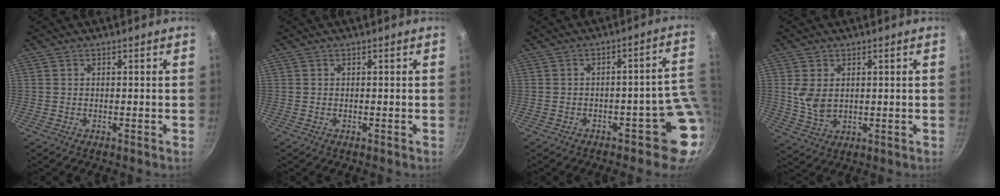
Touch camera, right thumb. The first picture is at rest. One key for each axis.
{"total": 0.0}
{"total": 8.2, "fx": -1.6, "fy": 4.5, "fz": 6.6, "tx": -0.008, "ty": 0.028, "tz": -0.021}
{"total": 5.9, "fx": 1.3, "fy": 3.8, "fz": 4.3, "tx": -0.082, "ty": -0.013, "tz": 0.033}